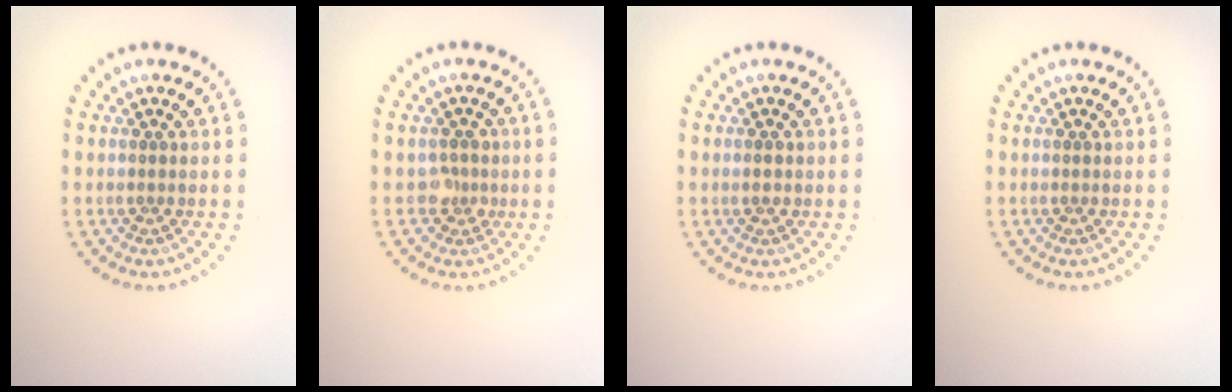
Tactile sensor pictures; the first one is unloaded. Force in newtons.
{"total": 1.7, "press": 1.4, "slide": 0.9}
{"total": 1.1, "press": 1.1, "slide": 0.1}
{"total": 0.0}